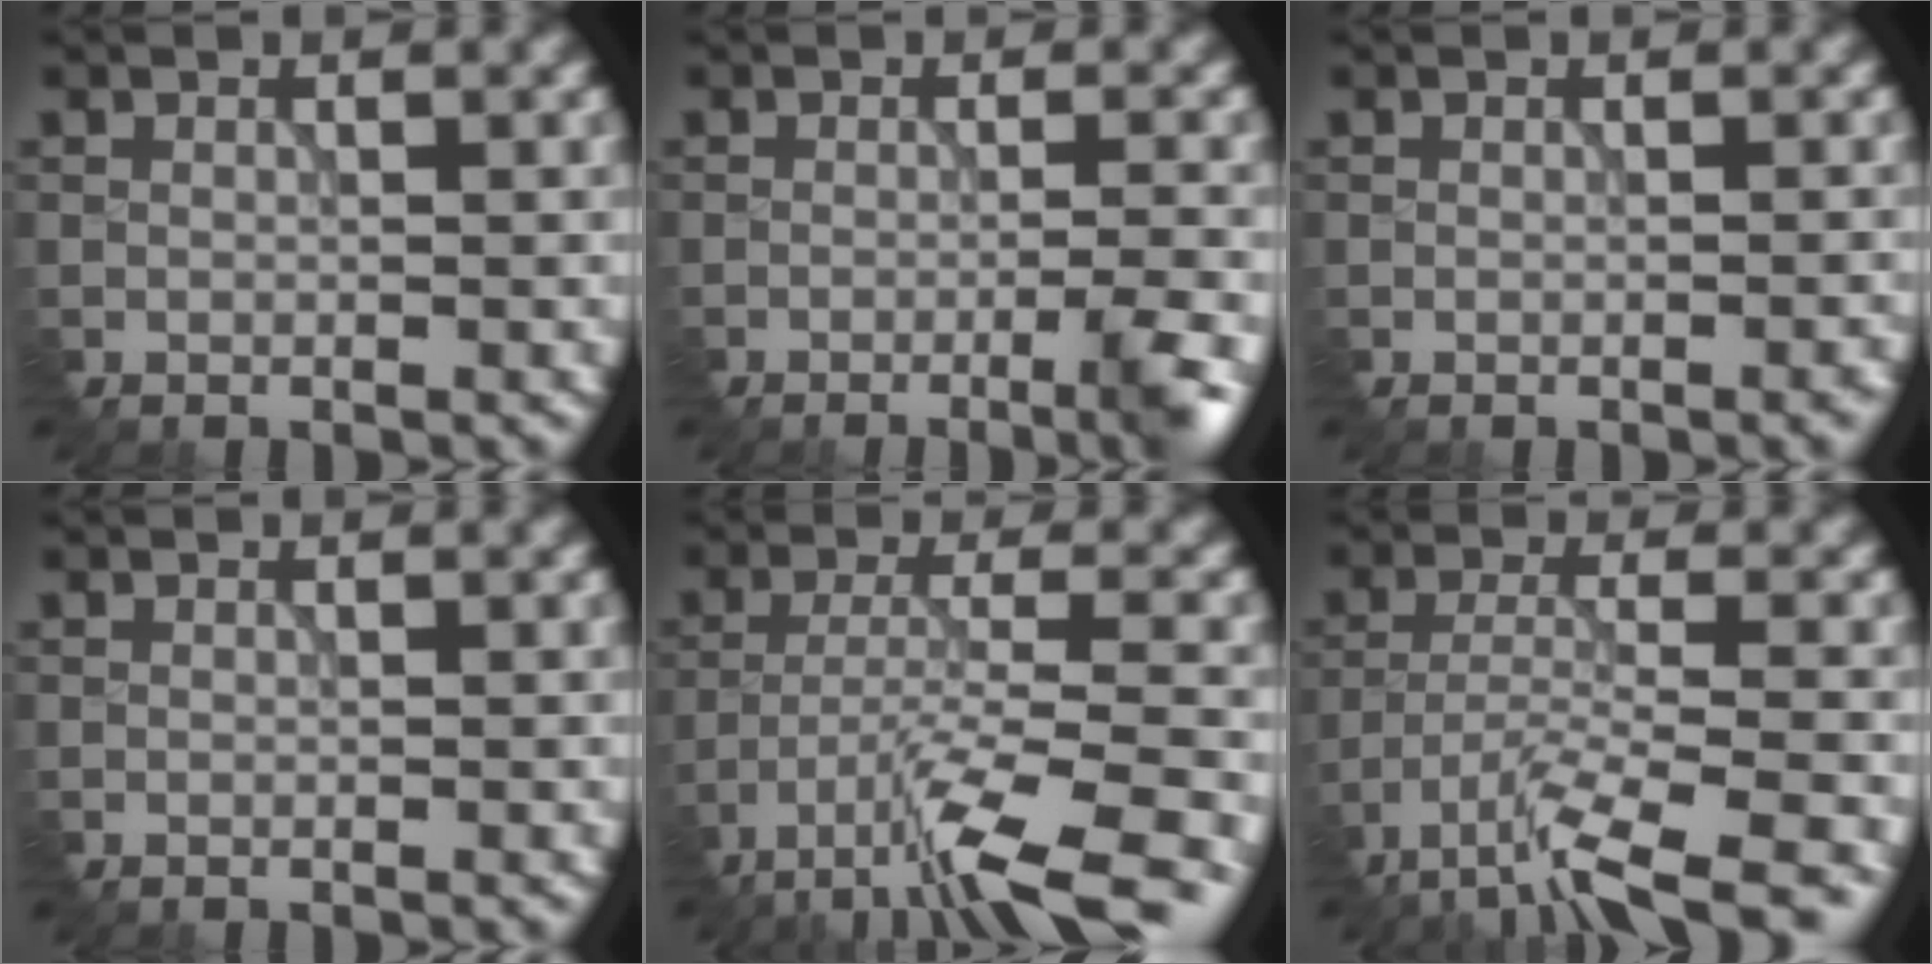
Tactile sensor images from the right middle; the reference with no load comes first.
{"total": 3.8, "force": [-1.9, 0.6, 3.2], "torque": [-0.046, 0.000, -0.035]}
{"total": 0.8, "force": [-0.5, 0.1, 0.7], "torque": [-0.010, -0.005, -0.006]}
{"total": 0.0}
{"total": 8.4, "force": [-6.0, 1.3, 5.7], "torque": [-0.099, -0.002, -0.105]}
{"total": 6.9, "force": [-5.1, 1.1, 4.5], "torque": [-0.078, -0.006, -0.091]}